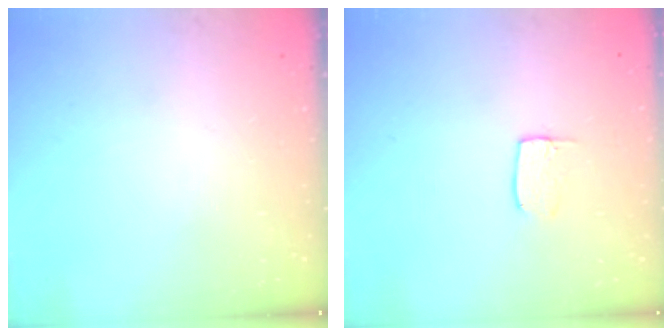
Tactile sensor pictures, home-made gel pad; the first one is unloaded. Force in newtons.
{"total": 3.8, "press": 3.8, "slide": 0.2}